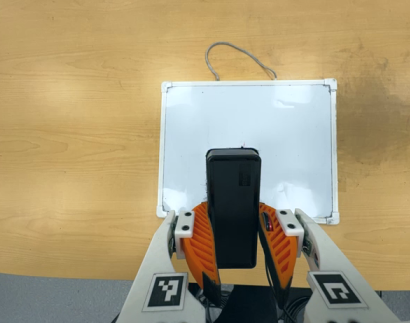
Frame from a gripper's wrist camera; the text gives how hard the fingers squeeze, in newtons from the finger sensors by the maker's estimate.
{"total": 9.1, "left": 7.6, "right": 10.5}